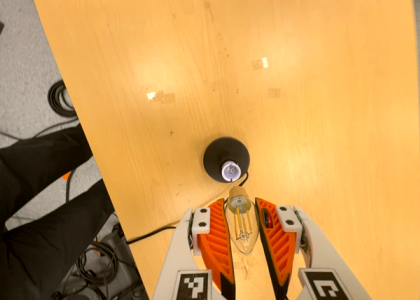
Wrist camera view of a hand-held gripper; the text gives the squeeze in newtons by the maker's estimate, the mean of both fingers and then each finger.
{"total": 11.9, "left": 12.3, "right": 11.4}